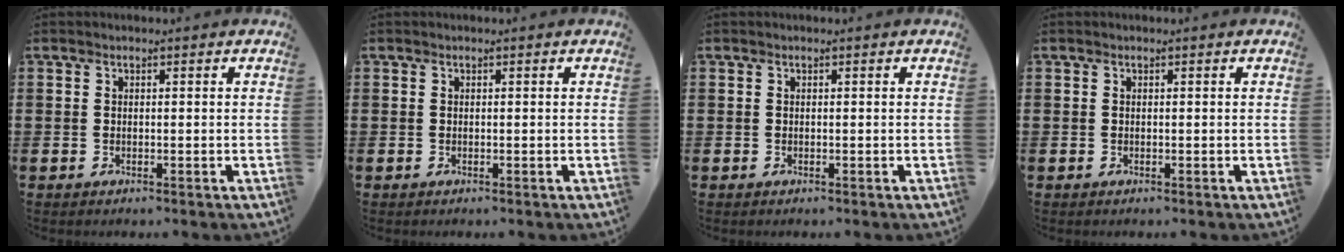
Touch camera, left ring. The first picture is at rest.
{"total": 0.0}
{"total": 0.0}
{"total": 0.0}